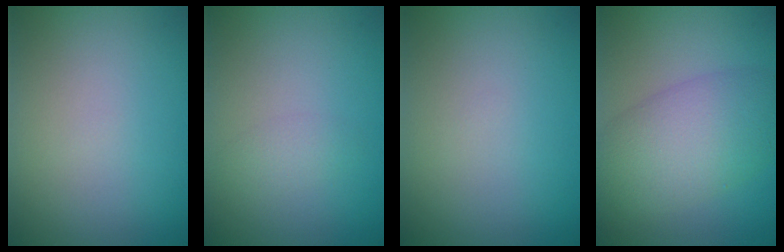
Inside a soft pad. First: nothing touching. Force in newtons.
{"total": 1.2, "press": 1.2, "slide": 0.1}
{"total": 0.0}
{"total": 6.9, "press": 6.9, "slide": 0.3}